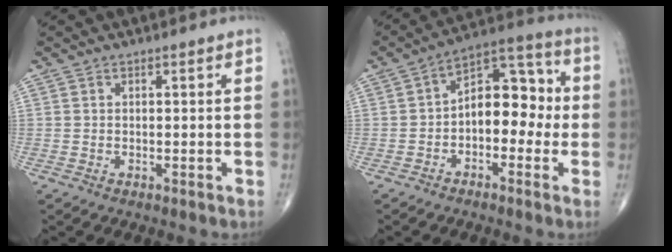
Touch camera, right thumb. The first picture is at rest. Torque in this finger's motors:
{"motor_torque": [0.52, -0.26, 0.53, -0.52, 0.22]}